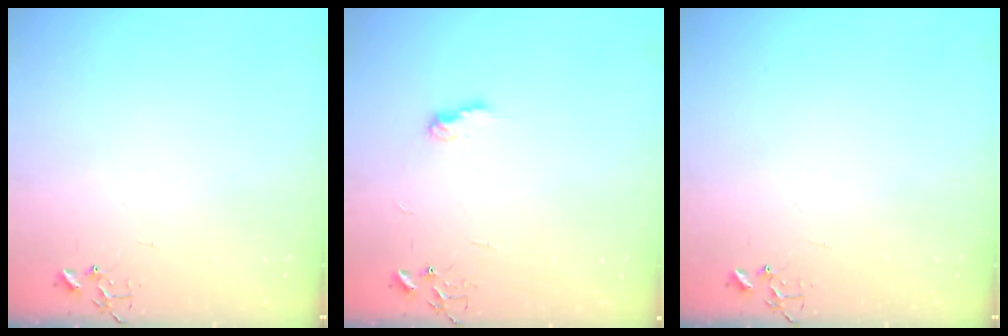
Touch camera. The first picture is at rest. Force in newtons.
{"total": 6.3, "press": 6.3, "slide": 0.1}
{"total": 0.0}